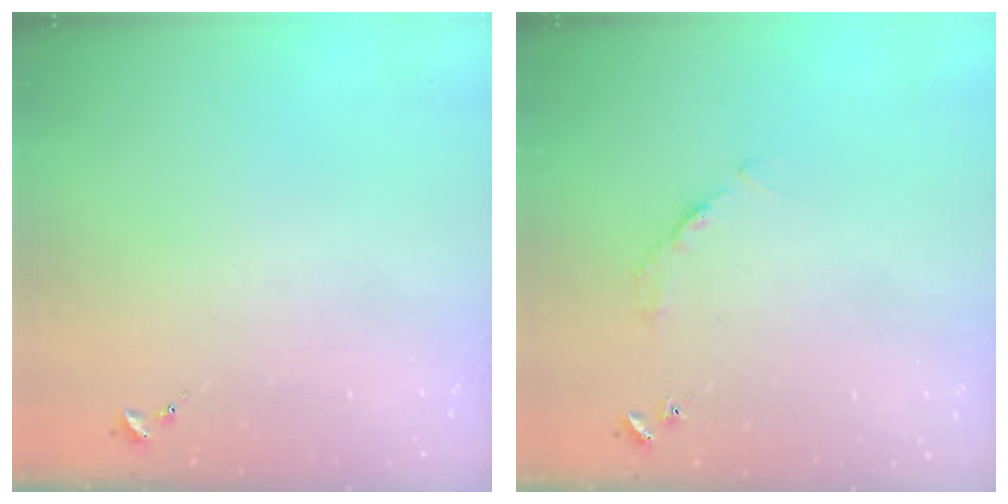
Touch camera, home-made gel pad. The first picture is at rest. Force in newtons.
{"total": 2.7, "press": 2.7, "slide": 0.4}